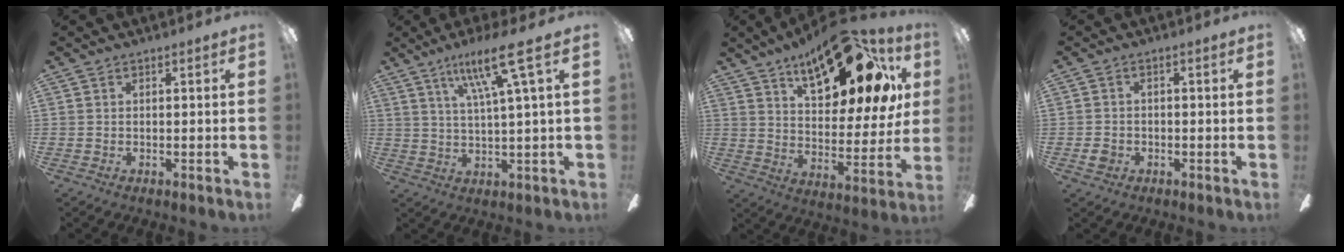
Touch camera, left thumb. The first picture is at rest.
{"total": 12.5, "force": [6.4, 1.5, 10.6], "torque": [-0.189, -0.014, 0.100]}
{"total": 24.2, "force": [14.9, 10.3, 16.1], "torque": [-0.225, -0.082, 0.243]}
{"total": 2.4, "force": [-1.1, 1.9, 1.2], "torque": [-0.019, 0.007, -0.020]}